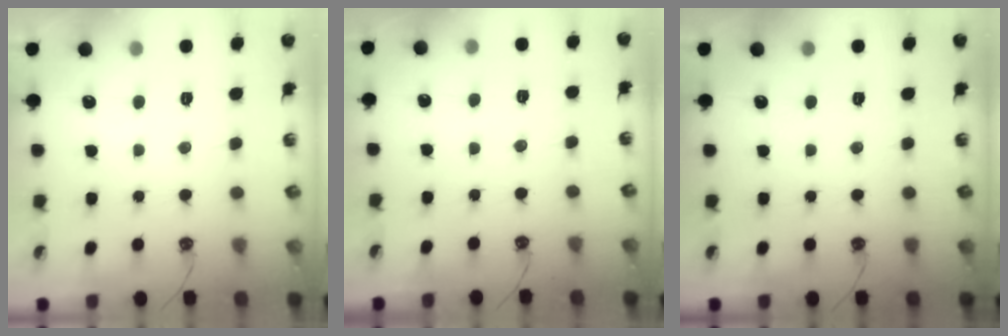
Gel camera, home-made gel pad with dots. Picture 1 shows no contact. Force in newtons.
{"total": 2.6, "press": 2.6, "slide": 0.4}
{"total": 0.0}